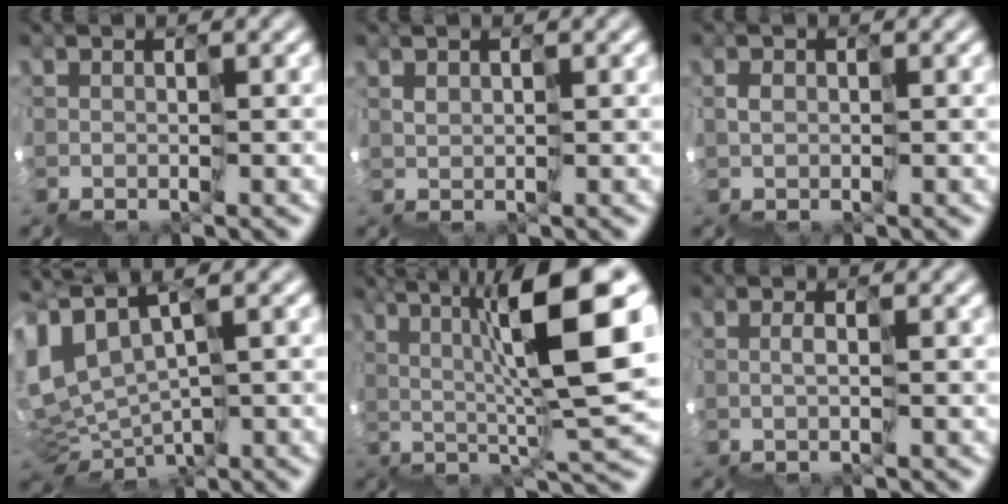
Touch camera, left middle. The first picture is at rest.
{"total": 0.9, "force": [0.8, 0.1, 0.4], "torque": [-0.007, 0.015, 0.016]}
{"total": 1.0, "force": [0.0, 0.6, 0.8], "torque": [-0.011, 0.008, 0.000]}
{"total": 2.1, "force": [0.8, 1.1, 1.6], "torque": [-0.049, 0.013, 0.022]}
{"total": 9.9, "force": [3.4, 0.4, 9.3], "torque": [-0.144, 0.034, 0.055]}
{"total": 0.7, "force": [-0.1, -0.6, 0.2], "torque": [-0.003, 0.003, 0.002]}